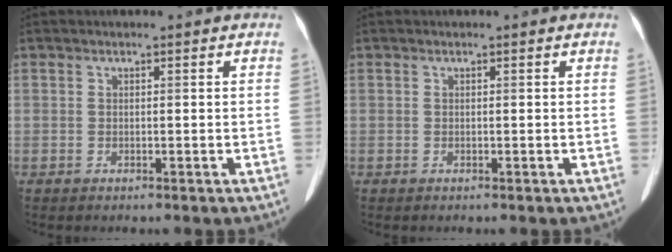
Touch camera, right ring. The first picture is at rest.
{"total": 0.0}